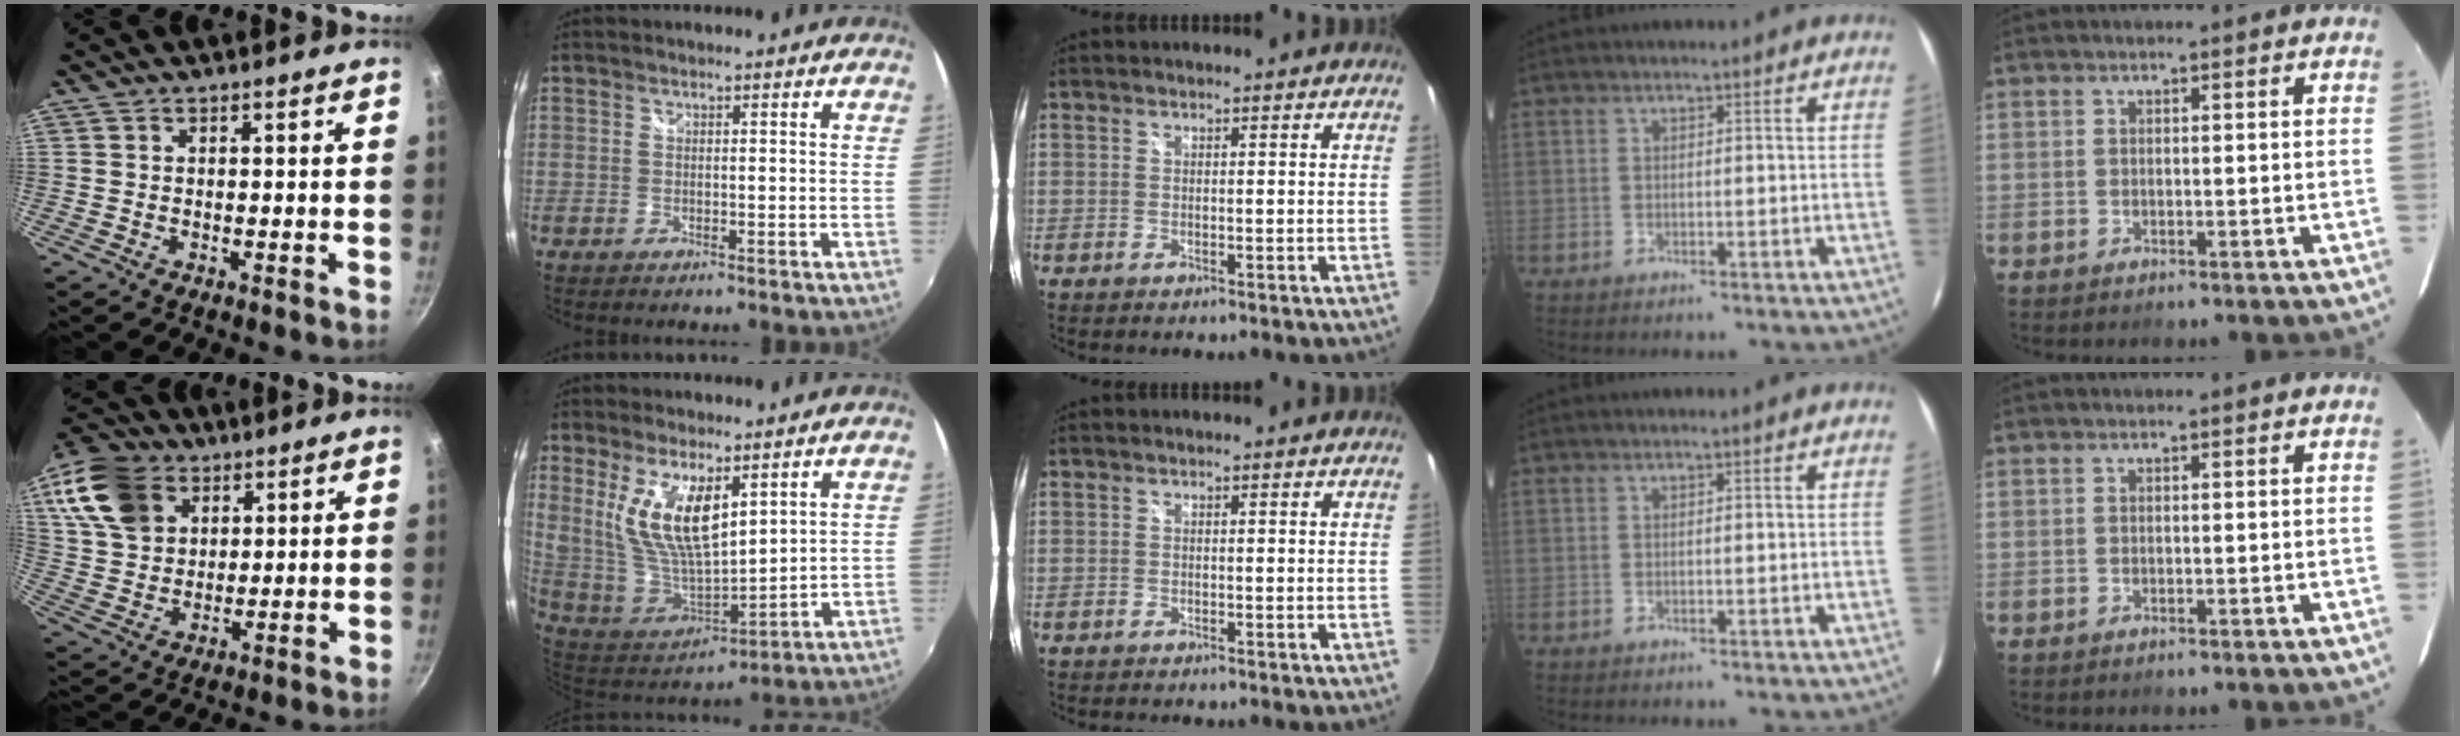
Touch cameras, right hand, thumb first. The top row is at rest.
{"thumb": {"total": 14.7, "force": [6.6, 10.5, 7.8], "torque": [-0.128, -0.007, 0.127]}, "index": {"total": 14.8, "force": [6.5, 6.2, 11.8], "torque": [-0.227, -0.011, 0.142]}, "middle": {"total": 0.8, "force": [-0.8, 0.2, 0.2], "torque": [-0.005, -0.006, -0.014]}}